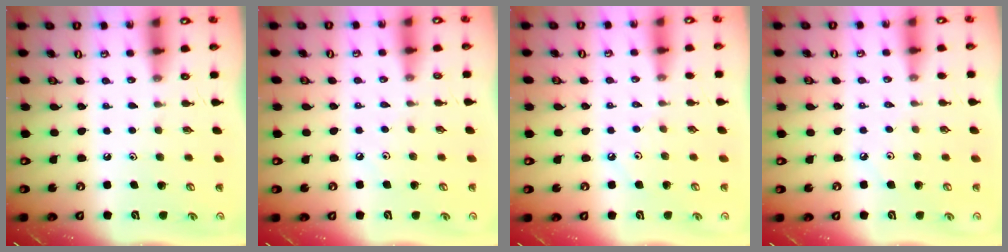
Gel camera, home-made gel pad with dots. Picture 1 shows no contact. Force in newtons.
{"total": 2.9, "press": 2.9, "slide": 0.4}
{"total": 3.2, "press": 3.2, "slide": 0.6}
{"total": 1.7, "press": 1.7, "slide": 0.3}